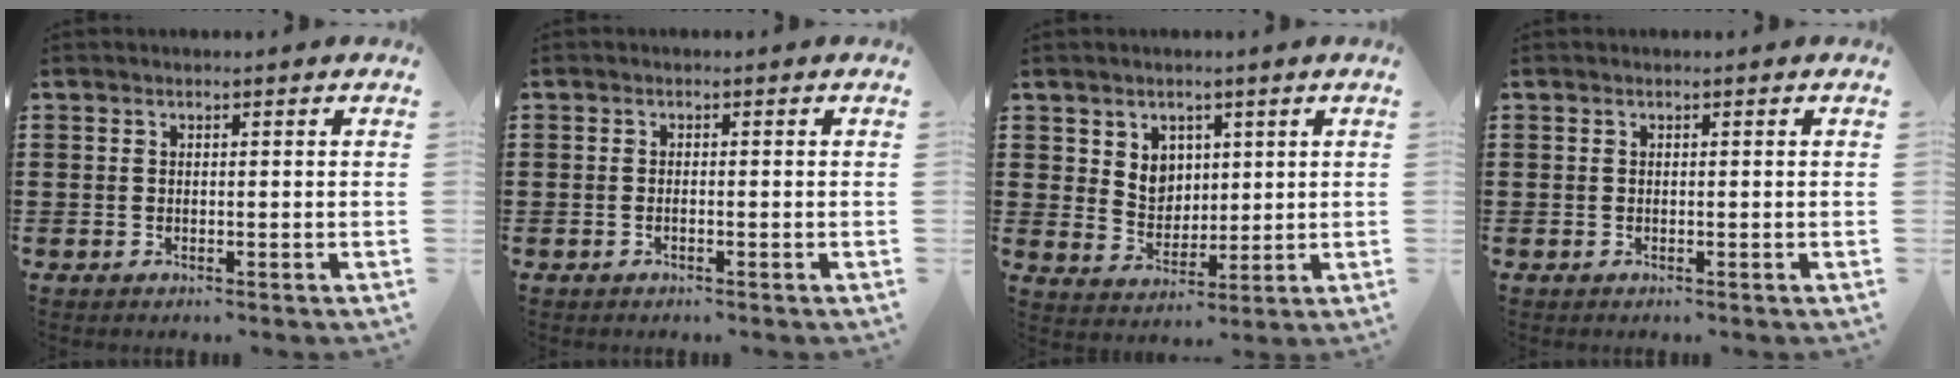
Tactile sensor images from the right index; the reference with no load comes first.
{"total": 0.5, "force": [-0.3, 0.1, 0.4], "torque": [-0.008, -0.003, -0.005]}
{"total": 4.7, "force": [2.6, 3.8, 0.9], "torque": [-0.029, 0.003, 0.047]}
{"total": 0.0}